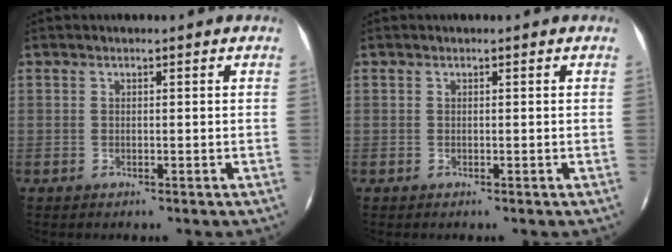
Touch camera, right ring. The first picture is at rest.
{"total": 0.0}